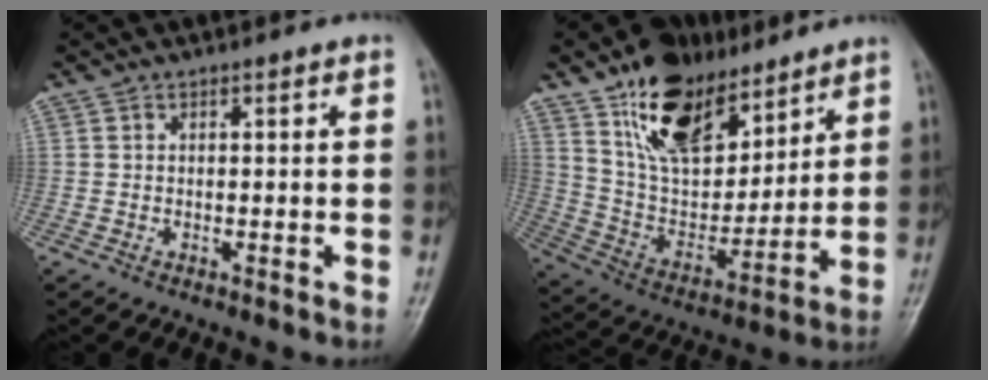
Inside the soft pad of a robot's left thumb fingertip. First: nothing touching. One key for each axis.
{"total": 20.1, "fx": 12.6, "fy": 10.9, "fz": 11.2, "tx": -0.133, "ty": -0.063, "tz": 0.236}